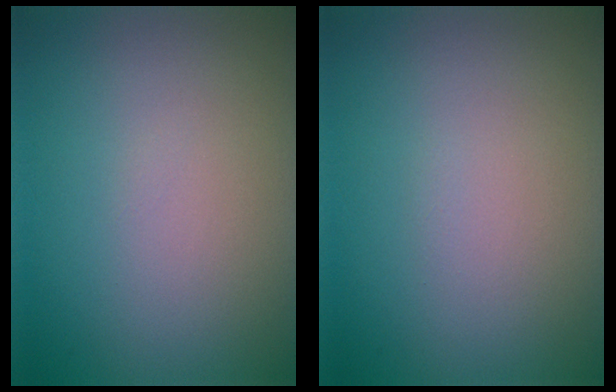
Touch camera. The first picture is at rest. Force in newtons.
{"total": 0.0}